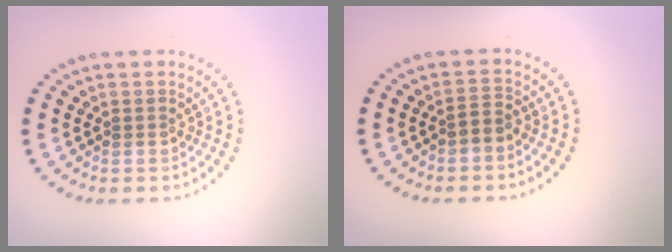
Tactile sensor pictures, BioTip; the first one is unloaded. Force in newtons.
{"total": 1.5, "press": 1.2, "slide": 0.9}